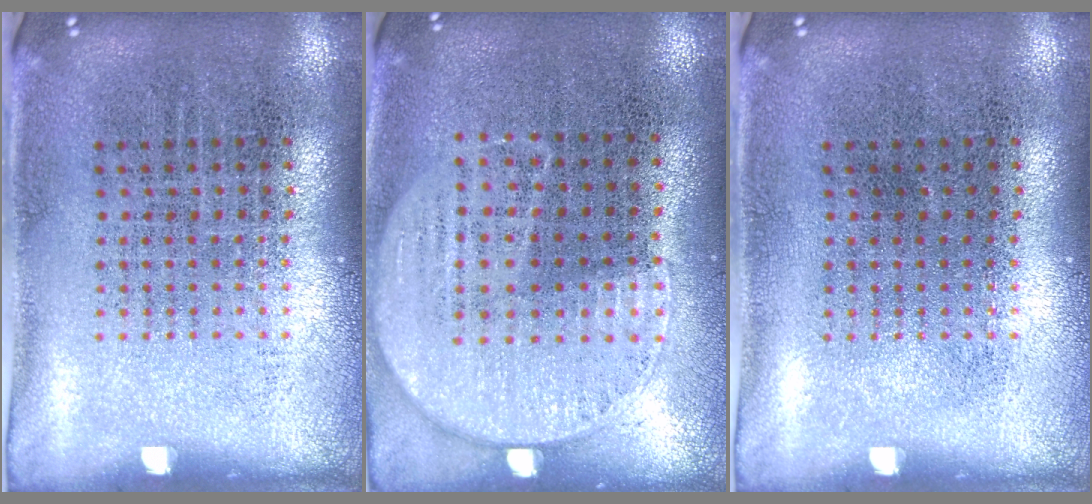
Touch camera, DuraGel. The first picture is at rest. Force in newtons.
{"total": 1.2, "press": 1.0, "slide": 0.6}
{"total": 0.0}